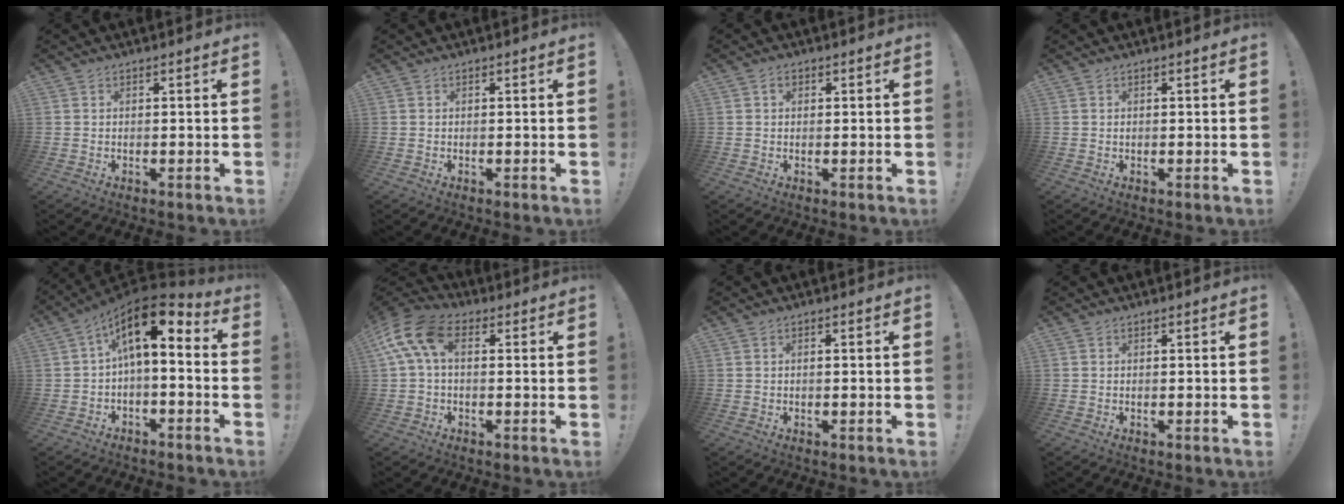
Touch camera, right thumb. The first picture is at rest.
{"total": 0.0}
{"total": 1.2, "force": [0.3, 1.0, 0.7], "torque": [-0.012, 0.005, 0.004]}
{"total": 0.0}
{"total": 11.4, "force": [3.6, 4.1, 10.0], "torque": [-0.182, -0.020, 0.058]}
{"total": 11.4, "force": [3.1, 5.9, 9.2], "torque": [-0.188, -0.001, 0.065]}
{"total": 0.6, "force": [-0.4, -0.1, 0.5], "torque": [-0.014, 0.001, -0.006]}
{"total": 0.0}